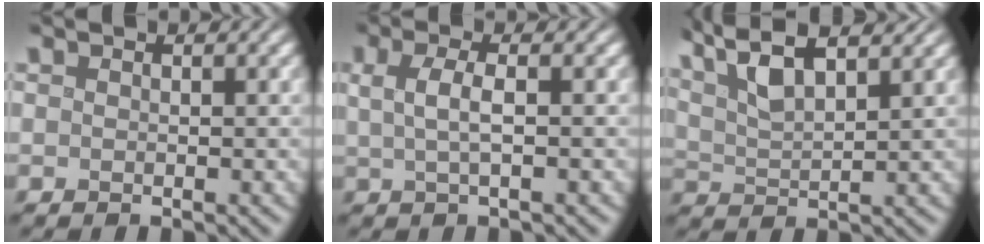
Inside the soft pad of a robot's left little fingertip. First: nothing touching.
{"total": 2.6, "force": [0.3, 0.8, 2.5], "torque": [-0.046, 0.004, 0.004]}
{"total": 7.9, "force": [5.3, 2.5, 5.3], "torque": [-0.095, 0.031, 0.068]}